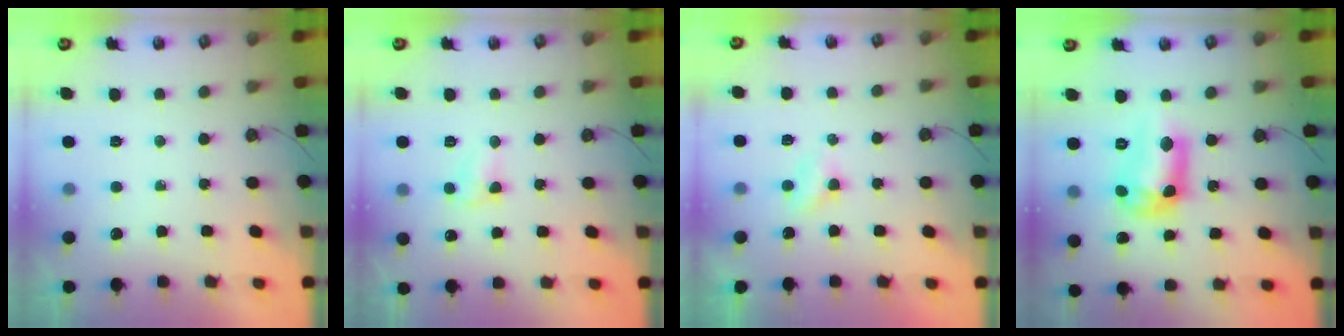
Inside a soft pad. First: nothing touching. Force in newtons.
{"total": 5.5, "press": 5.4, "slide": 0.6}
{"total": 2.8, "press": 2.7, "slide": 0.4}
{"total": 12.3, "press": 12.3, "slide": 1.3}